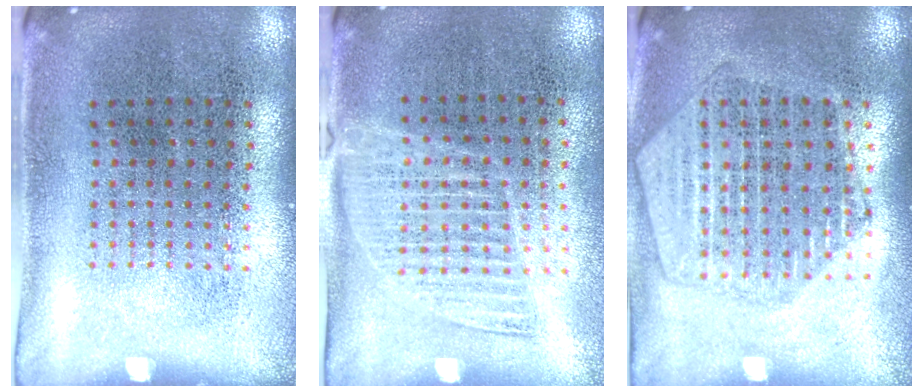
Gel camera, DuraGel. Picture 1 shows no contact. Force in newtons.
{"total": 1.3, "press": 1.2, "slide": 0.7}
{"total": 1.9, "press": 1.8, "slide": 0.6}